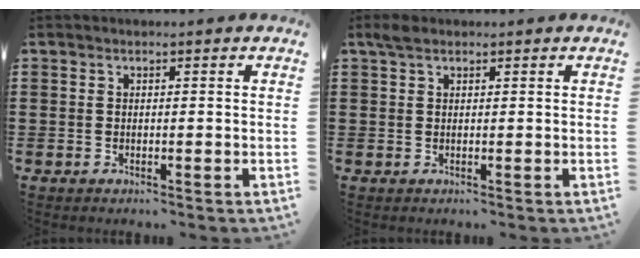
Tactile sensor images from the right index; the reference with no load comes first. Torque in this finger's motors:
{"motor_torque": [0.33, 0.29, 0.05, 0.04]}